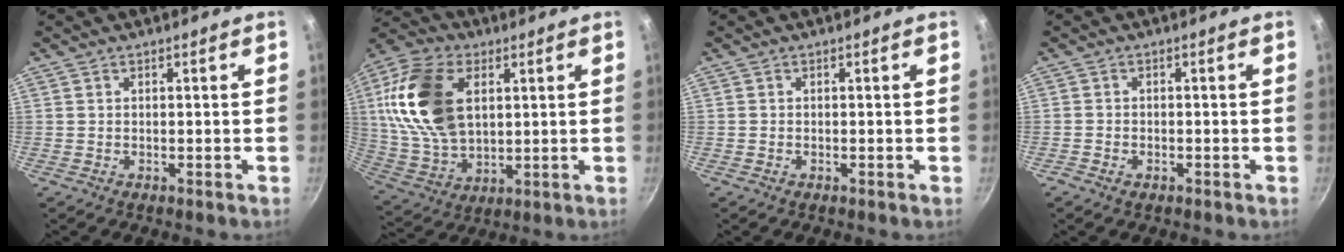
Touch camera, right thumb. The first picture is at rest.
{"total": 20.7, "force": [4.8, 13.1, 15.3], "torque": [-0.276, -0.003, 0.095]}
{"total": 0.0}
{"total": 1.8, "force": [-1.1, 1.1, 0.8], "torque": [-0.023, 0.005, -0.022]}